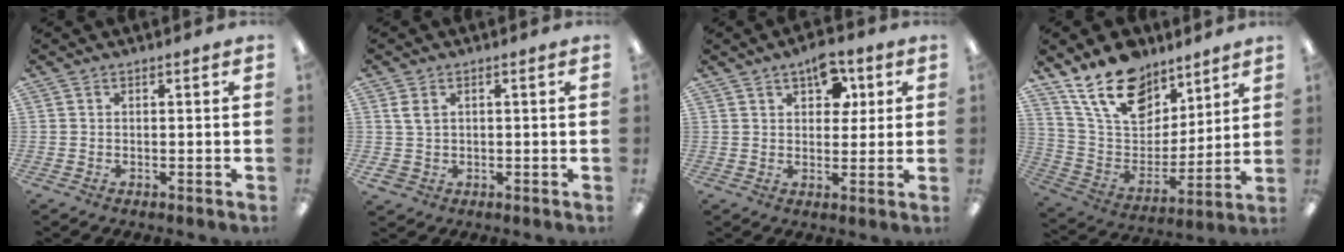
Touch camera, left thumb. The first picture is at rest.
{"total": 4.0, "force": [1.2, 3.1, 2.2], "torque": [-0.044, 0.001, 0.018]}
{"total": 8.2, "force": [4.3, 5.0, 4.9], "torque": [-0.050, -0.010, 0.072]}
{"total": 18.9, "force": [13.0, 10.6, 8.7], "torque": [-0.169, -0.066, 0.242]}